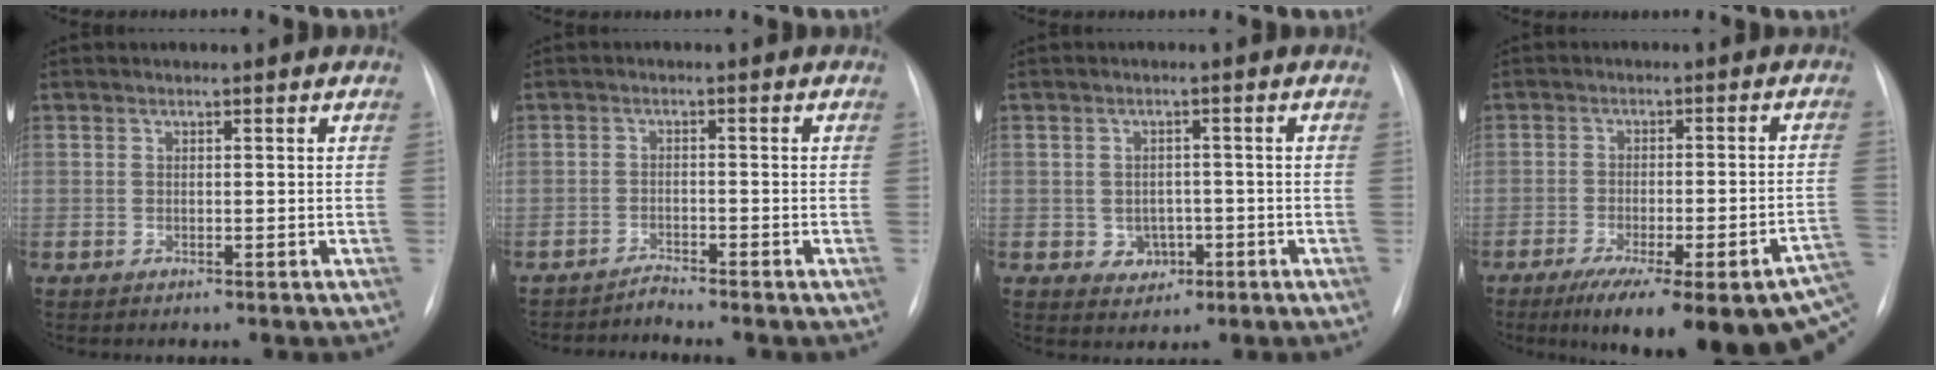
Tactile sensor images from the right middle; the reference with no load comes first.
{"total": 2.0, "force": [-1.8, -0.7, -0.5], "torque": [0.018, -0.011, -0.029]}
{"total": 3.4, "force": [-1.0, 3.0, 1.4], "torque": [-0.013, 0.008, -0.005]}
{"total": 21.7, "force": [-13.0, 3.9, 17.0], "torque": [-0.174, -0.005, -0.172]}